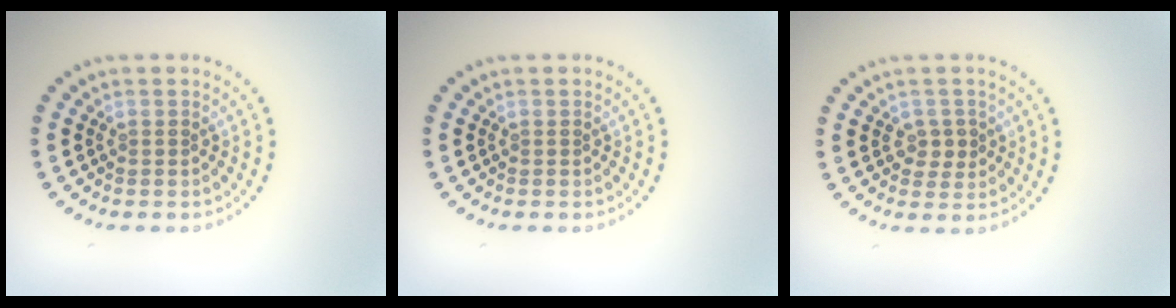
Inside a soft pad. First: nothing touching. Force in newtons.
{"total": 0.0}
{"total": 1.8, "press": 1.7, "slide": 0.5}